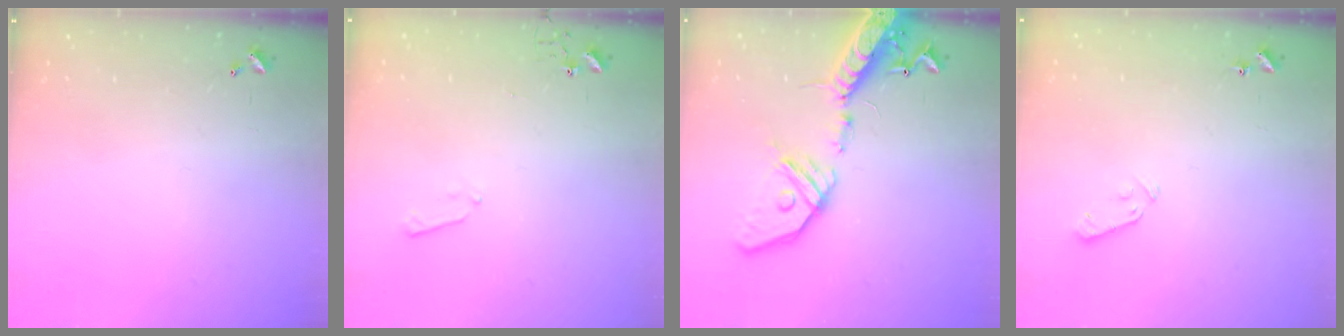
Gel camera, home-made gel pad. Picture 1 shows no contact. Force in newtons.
{"total": 3.7, "press": 3.6, "slide": 0.5}
{"total": 19.7, "press": 19.4, "slide": 3.9}
{"total": 3.9, "press": 3.8, "slide": 0.7}